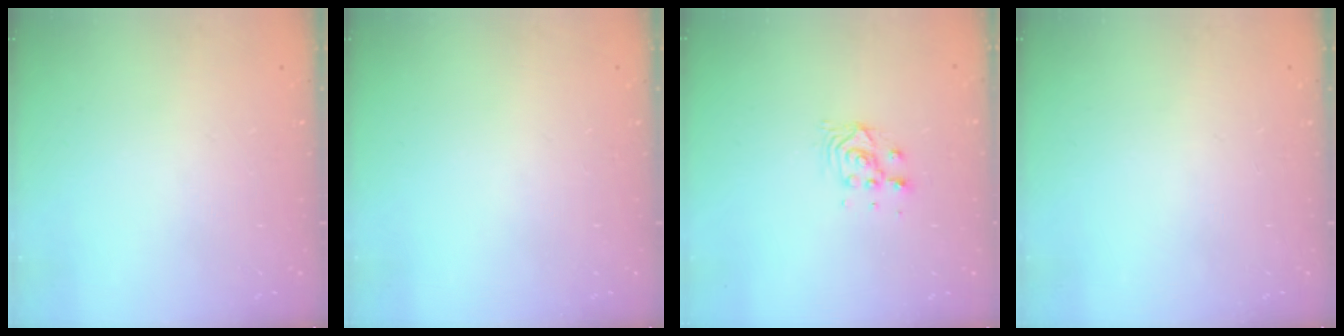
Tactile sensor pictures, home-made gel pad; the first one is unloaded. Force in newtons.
{"total": 0.0}
{"total": 5.5, "press": 5.5, "slide": 0.3}
{"total": 0.0}